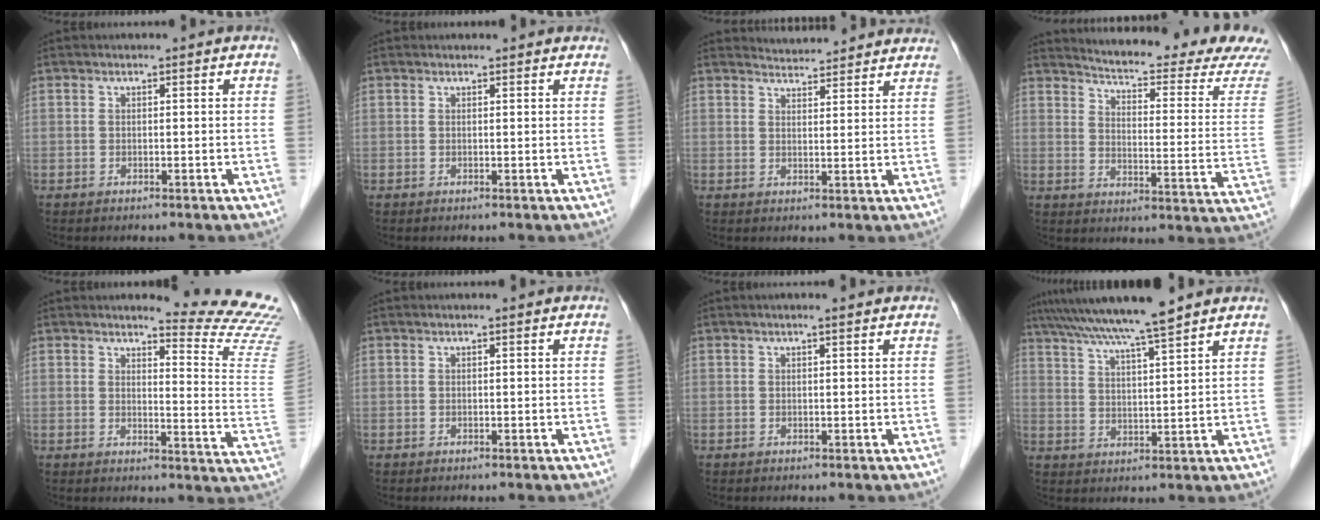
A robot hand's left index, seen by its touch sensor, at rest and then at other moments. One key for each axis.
{"total": 2.7, "fx": 2.5, "fy": 0.7, "fz": 0.6, "tx": -0.012, "ty": 0.016, "tz": 0.022}
{"total": 7.5, "fx": 7.4, "fy": 1.0, "fz": 0.7, "tx": -0.007, "ty": 0.014, "tz": 0.081}
{"total": 21.1, "fx": 20.2, "fy": -0.2, "fz": 5.9, "tx": -0.094, "ty": -0.112, "tz": 0.238}
{"total": 13.6, "fx": 13.3, "fy": -1.6, "fz": 2.1, "tx": -0.020, "ty": -0.144, "tz": 0.129}
{"total": 0.5, "fx": 0.5, "fy": 0.0, "fz": 0.3, "tx": -0.008, "ty": 0.009, "tz": 0.009}
{"total": 1.9, "fx": 1.5, "fy": 0.1, "fz": 1.2, "tx": -0.016, "ty": 0.014, "tz": 0.020}
{"total": 11.3, "fx": 9.7, "fy": -1.3, "fz": 5.6, "tx": -0.100, "ty": 0.018, "tz": 0.157}